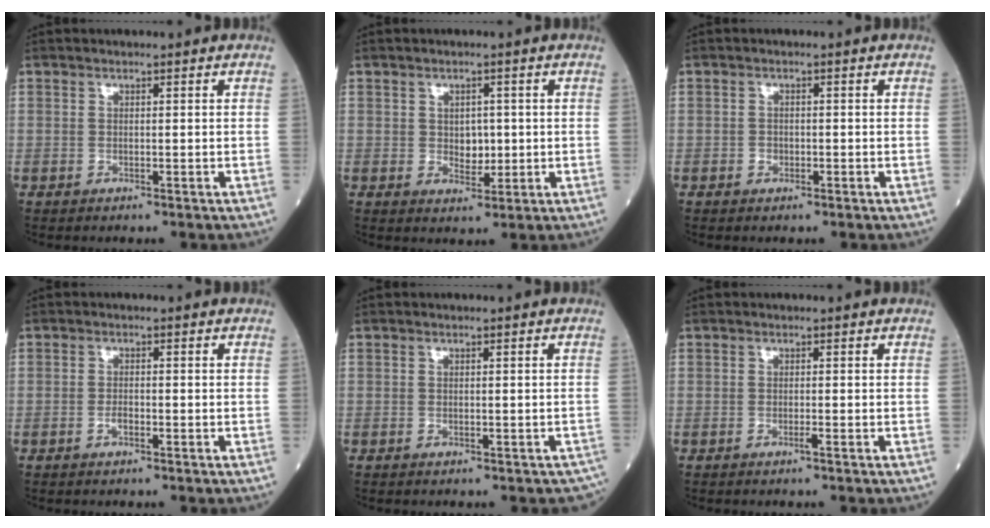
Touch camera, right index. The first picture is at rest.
{"total": 3.0, "force": [0.1, 2.2, 2.1], "torque": [-0.023, -0.002, 0.006]}
{"total": 1.0, "force": [-0.4, 0.9, 0.4], "torque": [-0.006, 0.003, -0.006]}
{"total": 1.2, "force": [-0.6, 0.5, 0.9], "torque": [-0.017, 0.001, -0.011]}
{"total": 1.5, "force": [-0.9, 0.8, 0.8], "torque": [-0.003, 0.005, -0.008]}
{"total": 0.6, "force": [-0.4, -0.1, 0.5], "torque": [-0.009, 0.000, -0.007]}